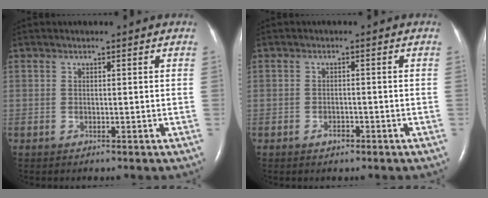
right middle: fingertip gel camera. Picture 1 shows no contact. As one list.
[{"total": 1.5, "force": [-1.0, 0.8, 0.8], "torque": [-0.013, 0.002, -0.013]}]